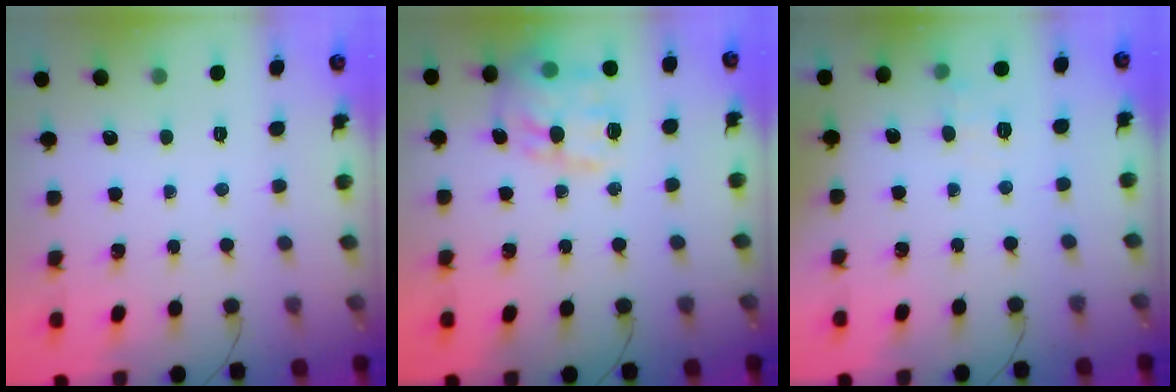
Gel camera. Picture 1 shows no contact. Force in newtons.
{"total": 16.9, "press": 16.8, "slide": 1.2}
{"total": 6.2, "press": 6.0, "slide": 1.8}